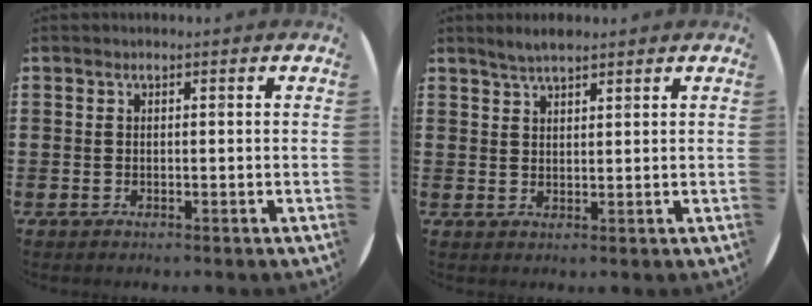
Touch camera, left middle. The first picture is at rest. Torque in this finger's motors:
{"motor_torque": [0.18, -0.17, 0.04, 0.02]}